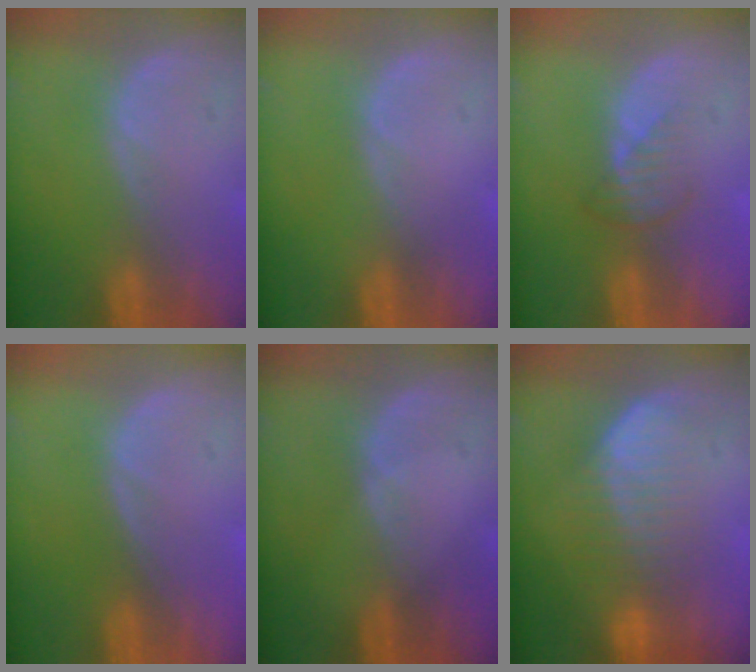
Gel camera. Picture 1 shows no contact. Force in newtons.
{"total": 0.0}
{"total": 2.5, "press": 2.5, "slide": 0.4}
{"total": 0.0}
{"total": 0.7, "press": 0.5, "slide": 0.5}
{"total": 6.7, "press": 6.6, "slide": 1.4}